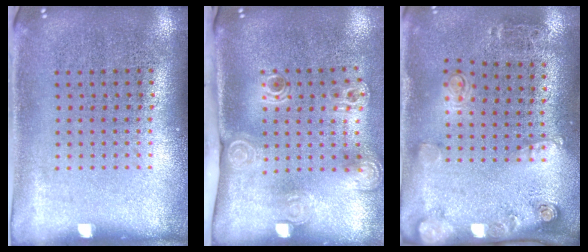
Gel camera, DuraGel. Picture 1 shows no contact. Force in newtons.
{"total": 2.2, "press": 1.5, "slide": 1.6}
{"total": 2.0, "press": 1.2, "slide": 1.6}